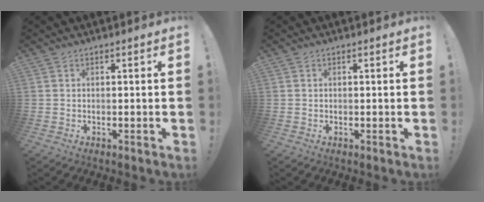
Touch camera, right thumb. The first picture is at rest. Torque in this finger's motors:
{"motor_torque": [0.01, -0.11, 0.11, -0.10, 0.00]}